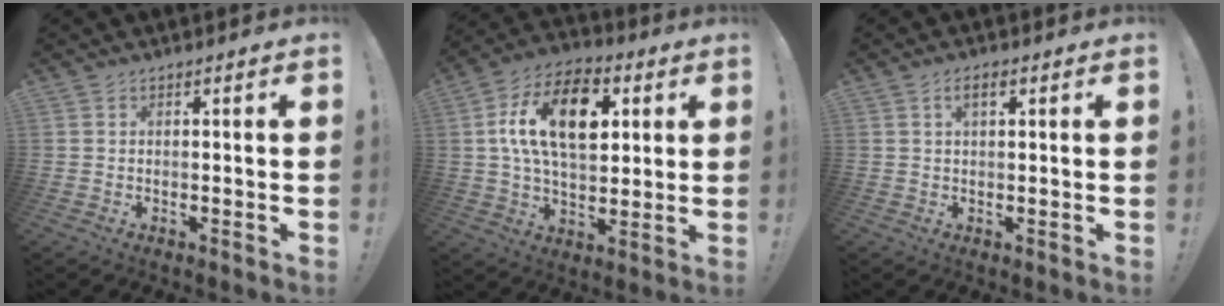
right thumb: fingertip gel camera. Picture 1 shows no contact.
{"total": 18.8, "force": [5.2, 11.2, 14.2], "torque": [-0.239, -0.004, 0.087]}
{"total": 2.9, "force": [1.1, 1.4, 2.4], "torque": [-0.036, 0.000, 0.014]}